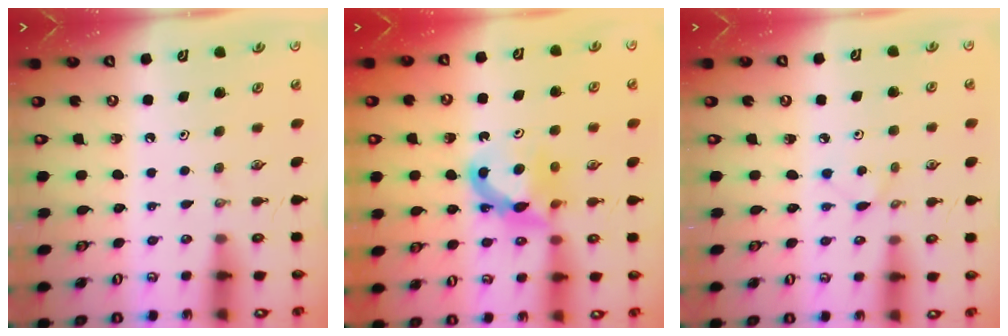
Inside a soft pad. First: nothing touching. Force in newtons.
{"total": 7.5, "press": 7.5, "slide": 0.5}
{"total": 2.9, "press": 2.8, "slide": 0.4}